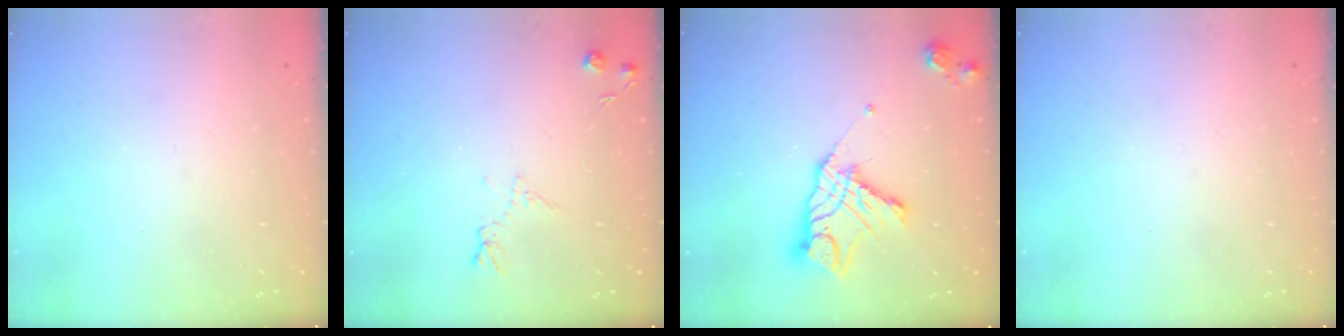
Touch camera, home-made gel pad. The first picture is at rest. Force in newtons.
{"total": 5.5, "press": 5.5, "slide": 0.8}
{"total": 13.2, "press": 13.1, "slide": 1.1}
{"total": 0.0}